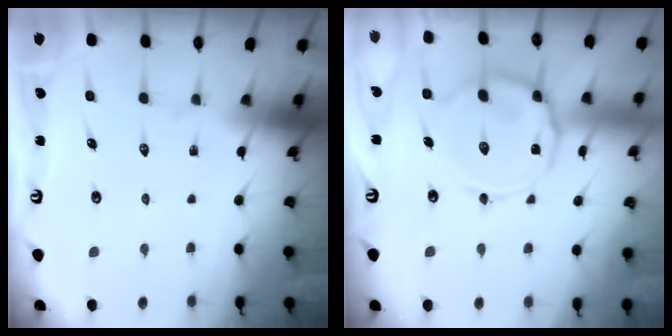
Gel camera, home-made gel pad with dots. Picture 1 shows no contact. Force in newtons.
{"total": 11.9, "press": 11.9, "slide": 1.0}